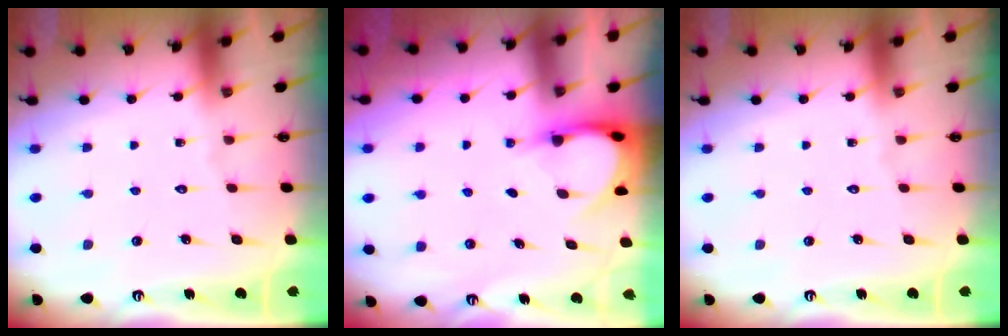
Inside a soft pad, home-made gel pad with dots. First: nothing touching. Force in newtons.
{"total": 3.6, "press": 3.6, "slide": 0.3}
{"total": 0.0}